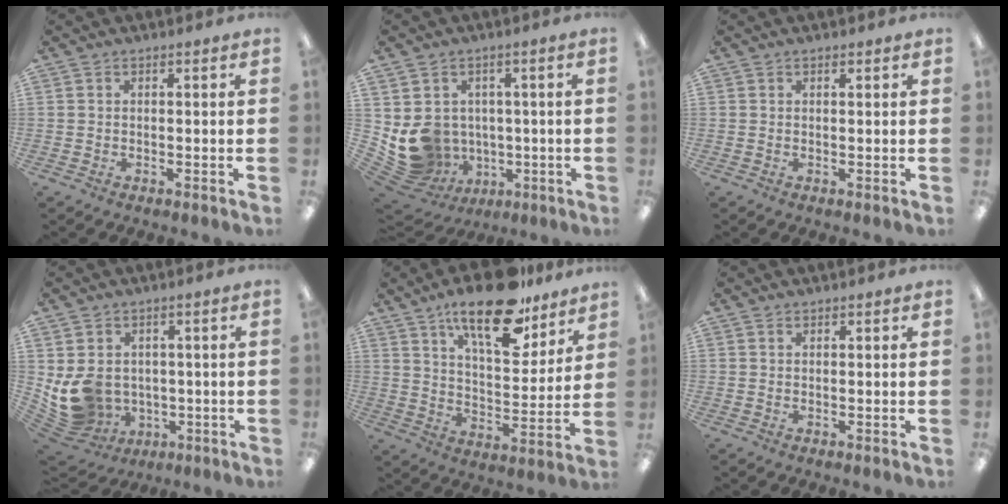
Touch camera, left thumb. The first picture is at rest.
{"total": 9.7, "force": [-0.4, 9.2, 3.0], "torque": [-0.078, -0.011, 0.008]}
{"total": 0.5, "force": [0.5, 0.2, 0.2], "torque": [-0.005, 0.000, 0.009]}
{"total": 10.1, "force": [-0.1, 9.1, 4.5], "torque": [-0.117, -0.008, 0.009]}
{"total": 19.5, "force": [13.7, 7.5, 11.7], "torque": [-0.182, -0.075, 0.227]}
{"total": 0.7, "force": [0.5, 0.4, 0.3], "torque": [-0.007, 0.003, 0.010]}